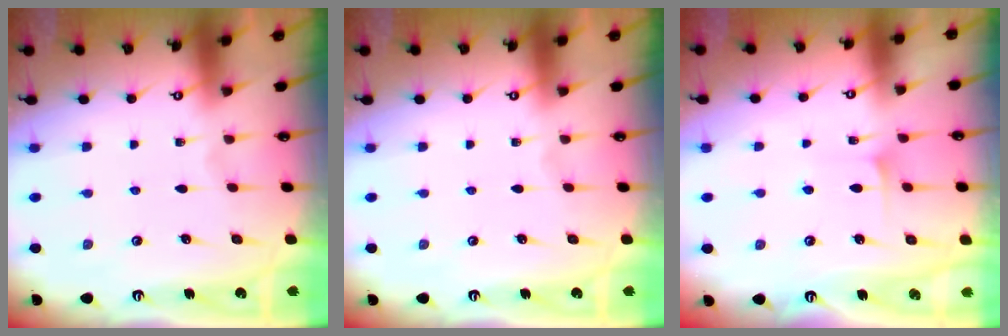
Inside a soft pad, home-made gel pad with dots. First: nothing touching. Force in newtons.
{"total": 0.0}
{"total": 6.2, "press": 6.1, "slide": 1.0}